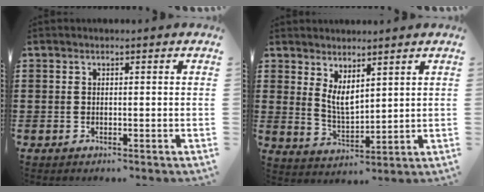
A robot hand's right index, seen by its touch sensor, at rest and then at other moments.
{"total": 4.3, "force": [2.7, 1.8, 2.8], "torque": [-0.063, -0.005, 0.051]}